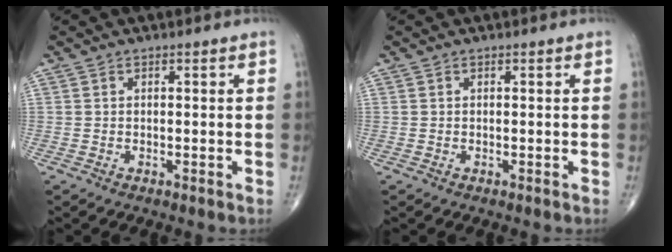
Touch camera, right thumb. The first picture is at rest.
{"total": 0.0}